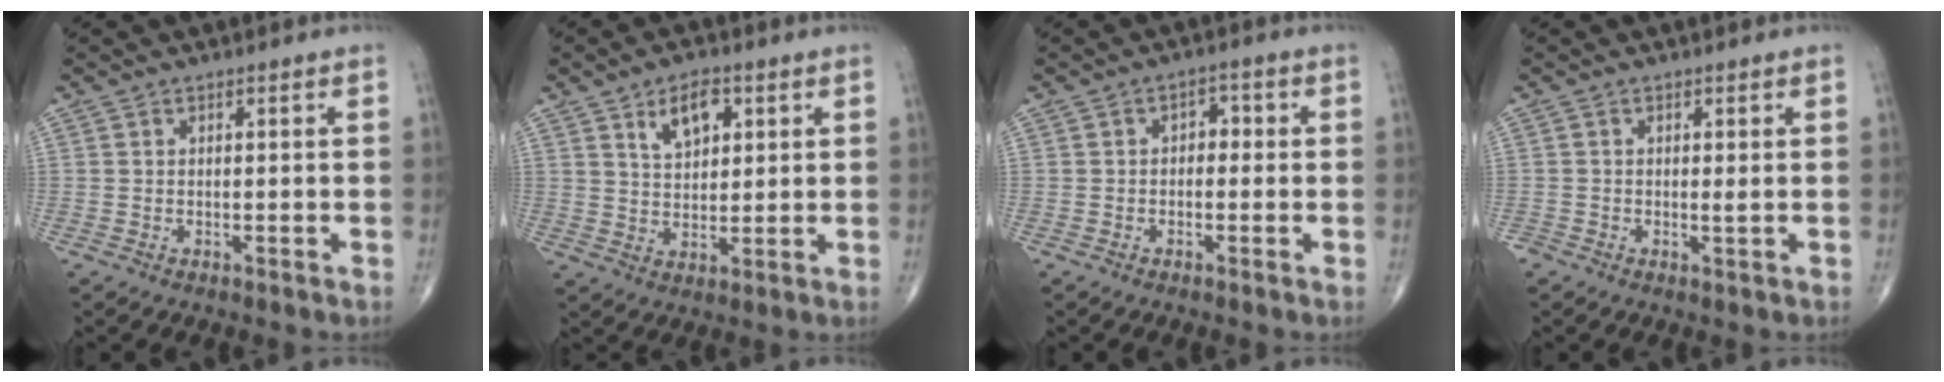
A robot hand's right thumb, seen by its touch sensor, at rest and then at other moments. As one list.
[{"total": 7.1, "force": [3.3, 4.0, 4.9], "torque": [-0.062, -0.016, 0.057]}, {"total": 2.7, "force": [-0.1, 2.0, 1.9], "torque": [-0.003, 0.013, -0.011]}, {"total": 0.9, "force": [-0.1, 0.3, 0.8], "torque": [-0.010, -0.003, -0.005]}]